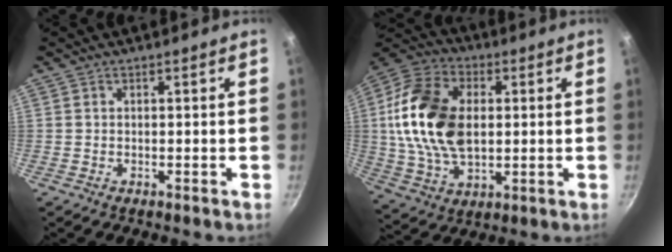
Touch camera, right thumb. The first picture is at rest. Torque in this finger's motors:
{"motor_torque": [1.47, 1.65, 1.86, -0.24, 0.42]}